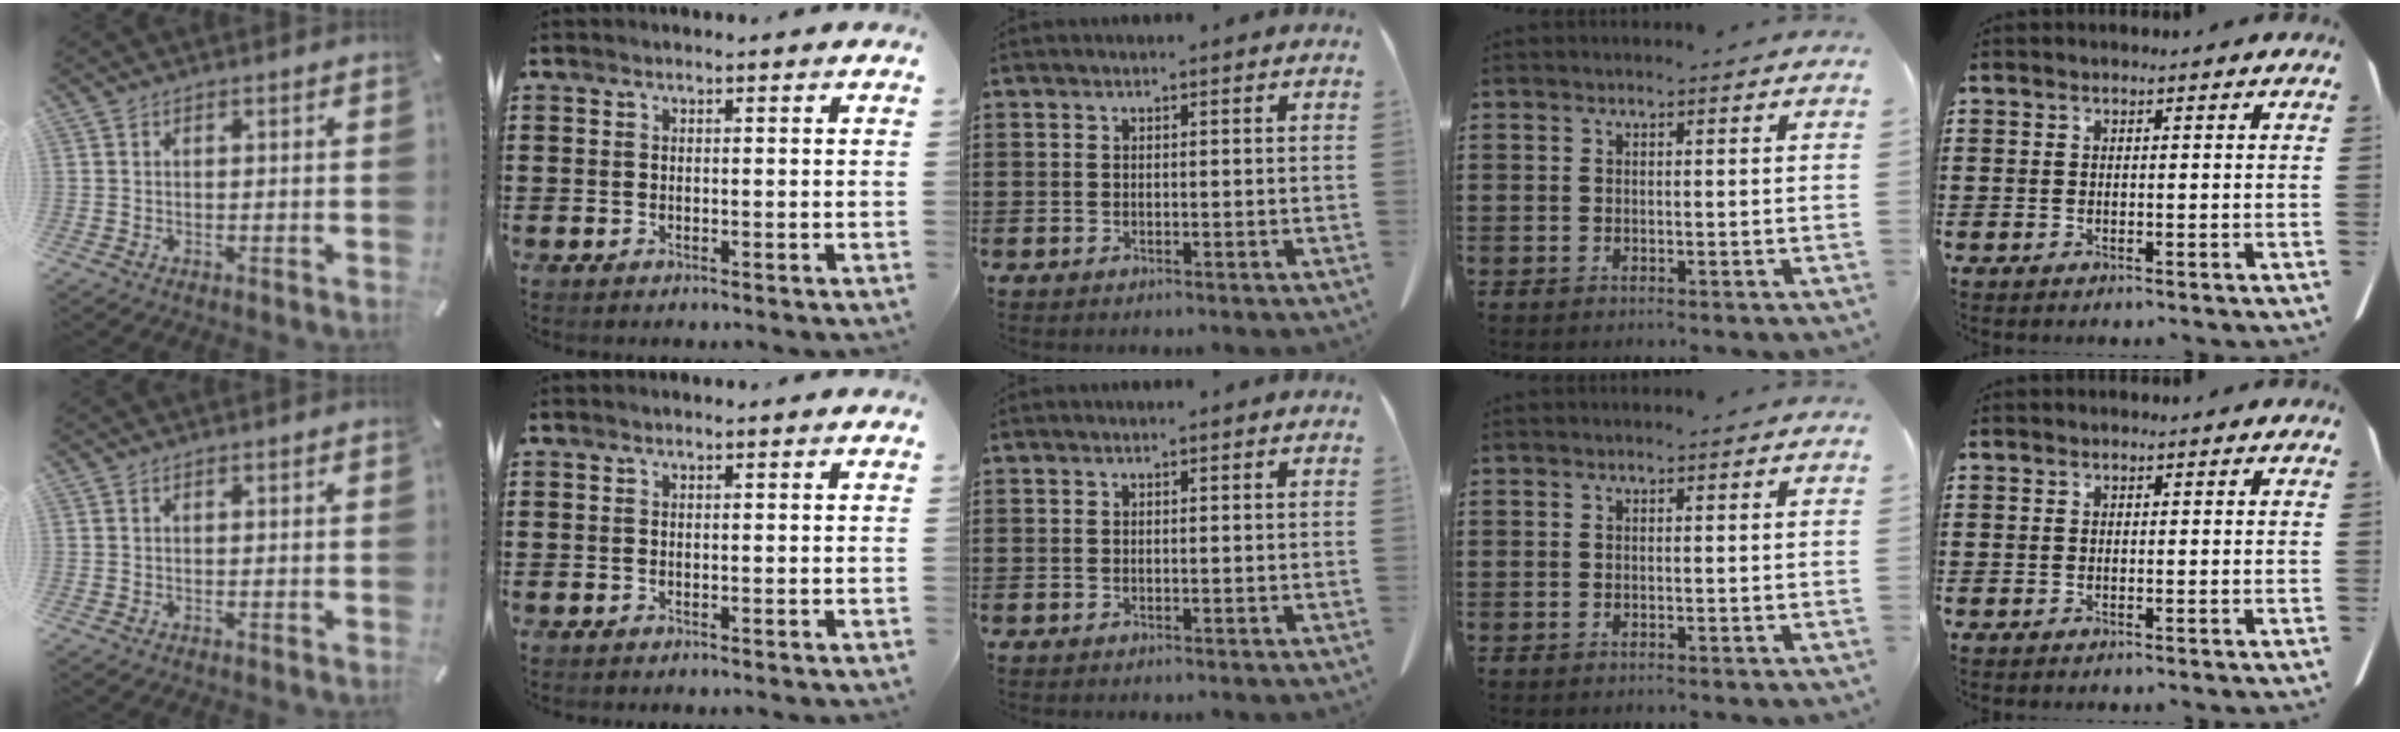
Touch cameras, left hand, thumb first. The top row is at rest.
{}